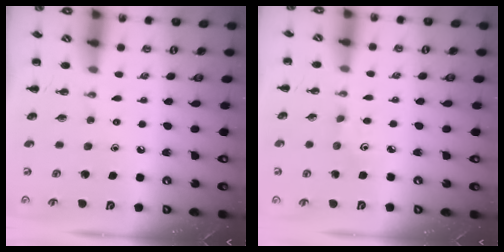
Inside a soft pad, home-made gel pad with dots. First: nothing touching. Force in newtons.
{"total": 1.8, "press": 1.7, "slide": 0.6}